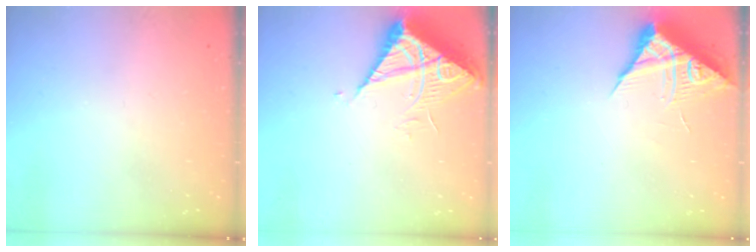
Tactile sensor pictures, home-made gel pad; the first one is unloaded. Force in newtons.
{"total": 7.8, "press": 7.8, "slide": 0.8}
{"total": 8.2, "press": 8.2, "slide": 0.7}